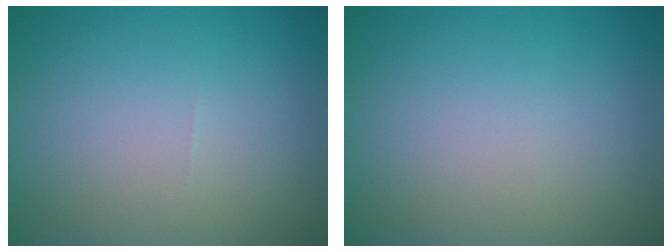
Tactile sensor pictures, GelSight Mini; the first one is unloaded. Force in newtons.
{"total": 0.0}